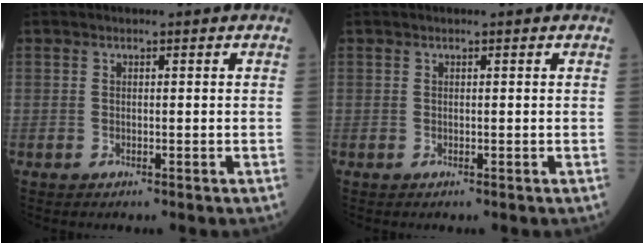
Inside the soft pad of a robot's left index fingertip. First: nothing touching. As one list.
[{"total": 0.0}]